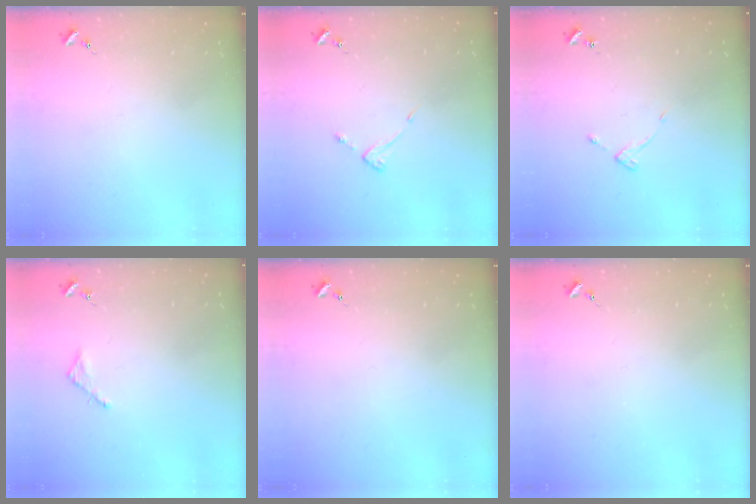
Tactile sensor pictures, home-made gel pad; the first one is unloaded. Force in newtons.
{"total": 2.6, "press": 2.6, "slide": 0.3}
{"total": 3.6, "press": 3.6, "slide": 0.6}
{"total": 2.5, "press": 2.5, "slide": 0.2}
{"total": 0.0}
{"total": 0.0}